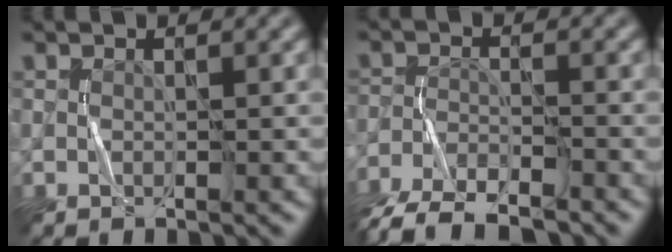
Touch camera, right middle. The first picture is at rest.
{"total": 7.2, "force": [-6.2, 2.1, 2.9], "torque": [-0.049, -0.021, -0.112]}